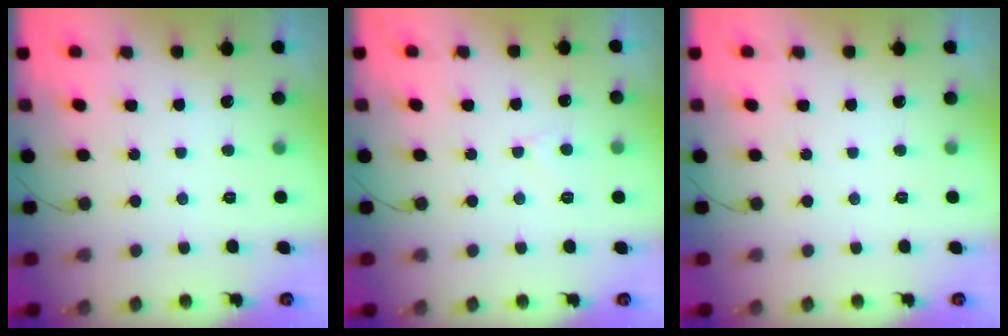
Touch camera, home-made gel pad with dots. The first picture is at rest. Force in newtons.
{"total": 2.7, "press": 2.7, "slide": 0.2}
{"total": 0.0}